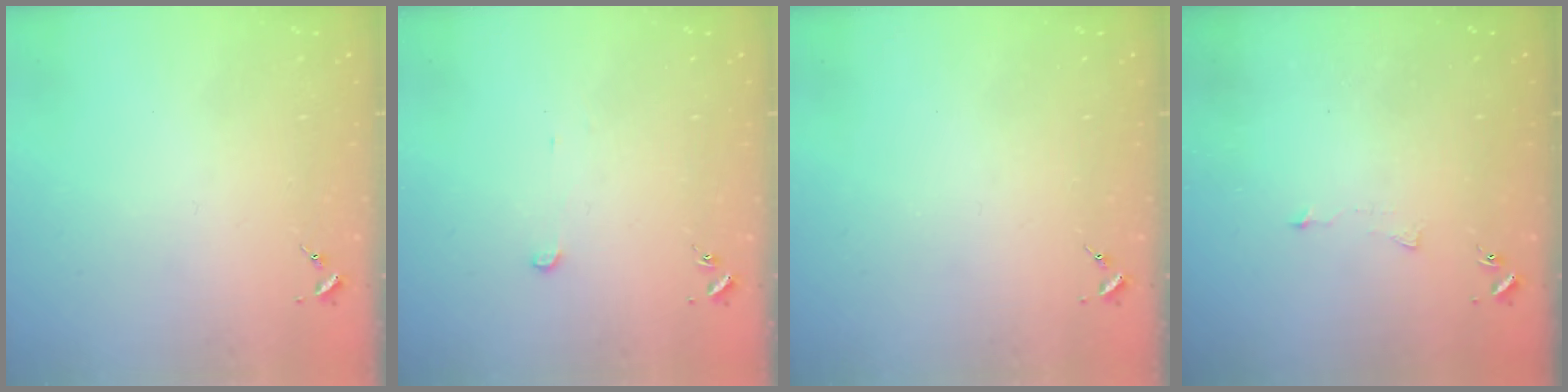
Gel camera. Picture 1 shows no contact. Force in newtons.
{"total": 2.4, "press": 2.4, "slide": 0.2}
{"total": 0.0}
{"total": 4.2, "press": 4.2, "slide": 0.4}